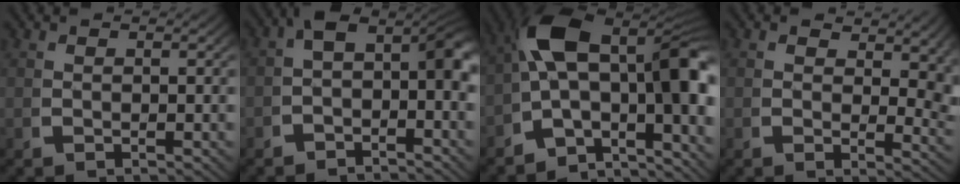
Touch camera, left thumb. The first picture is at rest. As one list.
[{"total": 6.4, "force": [-0.7, 4.0, 4.9], "torque": [-0.056, 0.006, -0.020]}, {"total": 17.6, "force": [-2.0, 11.7, 13.0], "torque": [-0.233, -0.053, -0.028]}, {"total": 4.0, "force": [2.1, 2.2, 2.6], "torque": [-0.011, -0.010, 0.028]}]